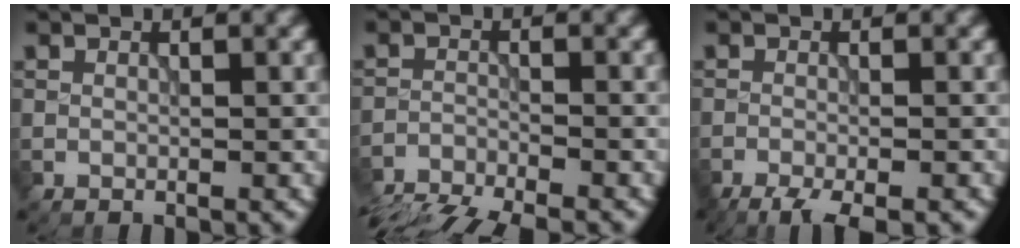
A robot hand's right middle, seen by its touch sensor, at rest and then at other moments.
{"total": 9.4, "force": [-8.8, 1.8, 2.6], "torque": [-0.044, -0.025, -0.138]}
{"total": 4.3, "force": [-3.0, 0.9, 2.9], "torque": [-0.041, -0.010, -0.053]}